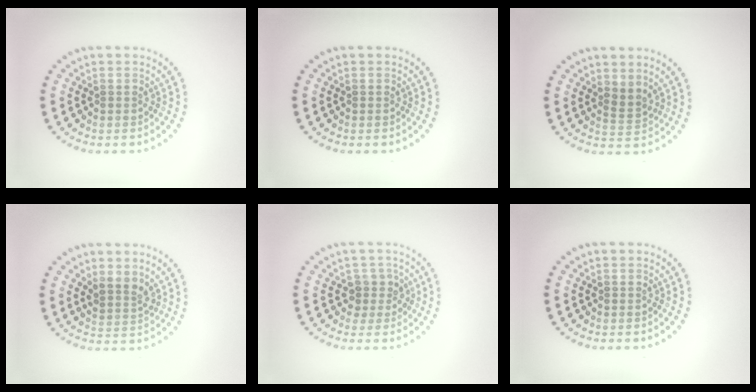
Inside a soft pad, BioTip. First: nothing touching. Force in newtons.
{"total": 0.0}
{"total": 1.8, "press": 1.2, "slide": 1.2}
{"total": 2.2, "press": 1.8, "slide": 1.3}
{"total": 1.8, "press": 1.4, "slide": 1.1}
{"total": 0.0}